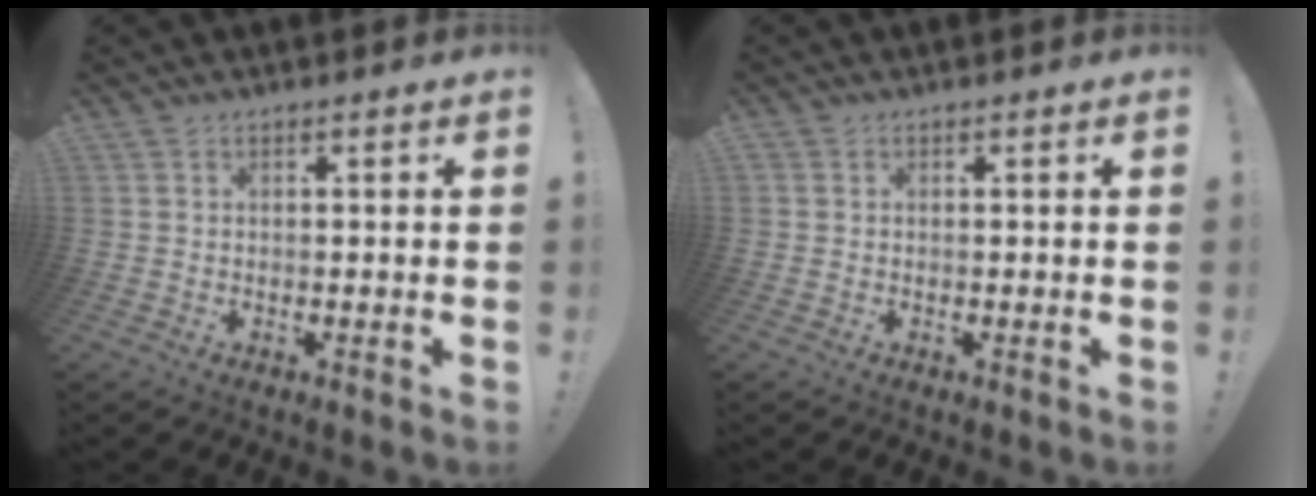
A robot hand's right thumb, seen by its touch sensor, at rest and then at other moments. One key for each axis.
{"total": 0.0}